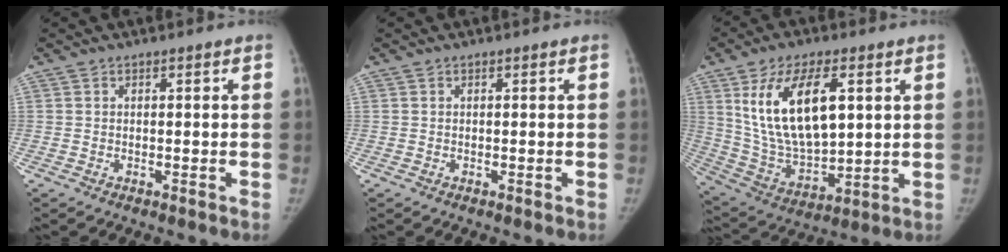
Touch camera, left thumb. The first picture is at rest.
{"total": 0.0}
{"total": 19.4, "force": [5.9, 9.6, 15.8], "torque": [-0.273, -0.020, 0.122]}